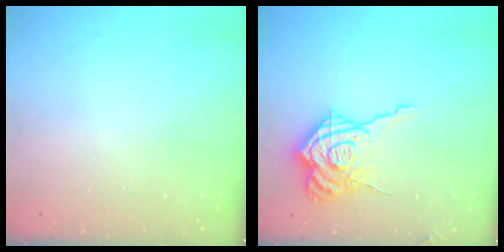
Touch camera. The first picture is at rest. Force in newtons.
{"total": 17.0, "press": 16.9, "slide": 1.6}